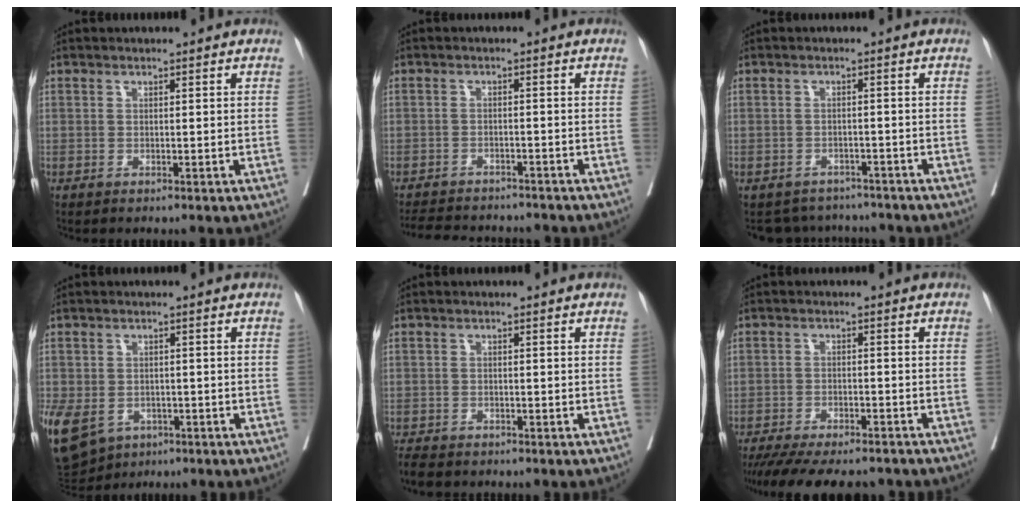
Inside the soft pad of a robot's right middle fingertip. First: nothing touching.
{"total": 11.1, "force": [-10.3, 2.7, 3.3], "torque": [-0.063, 0.000, -0.138]}
{"total": 5.9, "force": [-5.5, 2.0, -0.4], "torque": [0.012, 0.015, -0.070]}
{"total": 20.7, "force": [-8.9, 16.0, 9.6], "torque": [-0.318, -0.026, -0.127]}
{"total": 4.3, "force": [-3.7, 1.4, 1.5], "torque": [-0.026, -0.008, -0.058]}
{"total": 16.0, "force": [-13.9, 4.1, 6.7], "torque": [-0.146, -0.020, -0.192]}